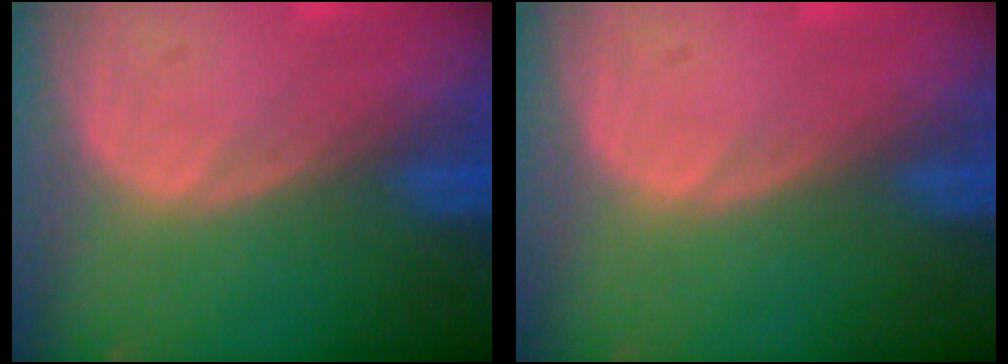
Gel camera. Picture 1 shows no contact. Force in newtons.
{"total": 0.0}